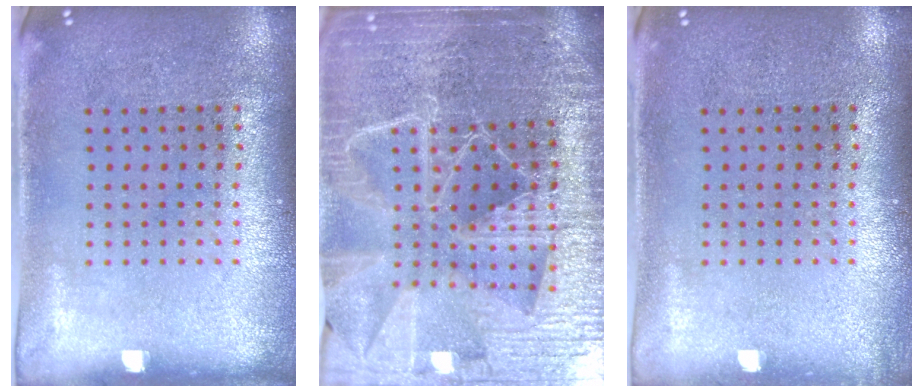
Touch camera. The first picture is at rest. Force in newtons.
{"total": 6.3, "press": 5.5, "slide": 3.1}
{"total": 0.5, "press": 0.5, "slide": 0.1}